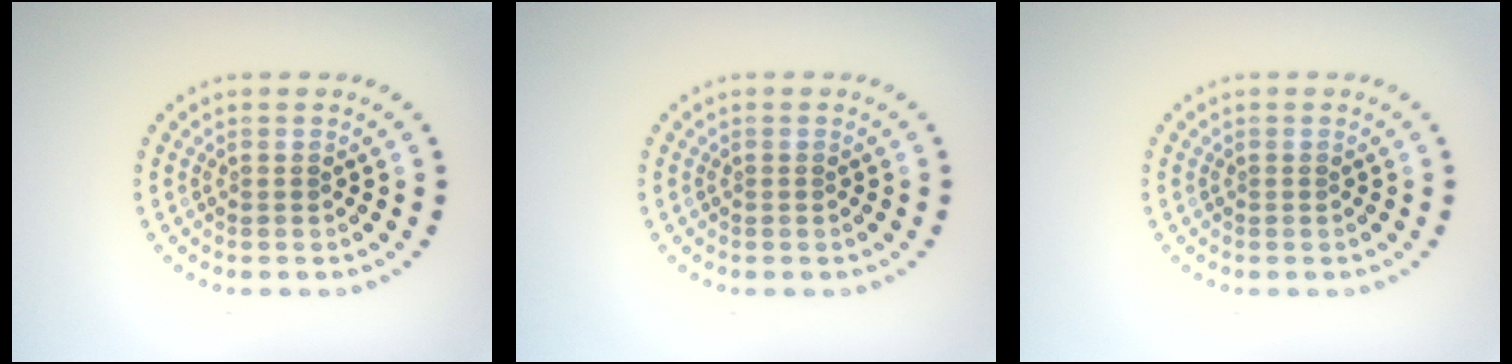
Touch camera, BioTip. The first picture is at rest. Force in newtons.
{"total": 0.0}
{"total": 0.0}